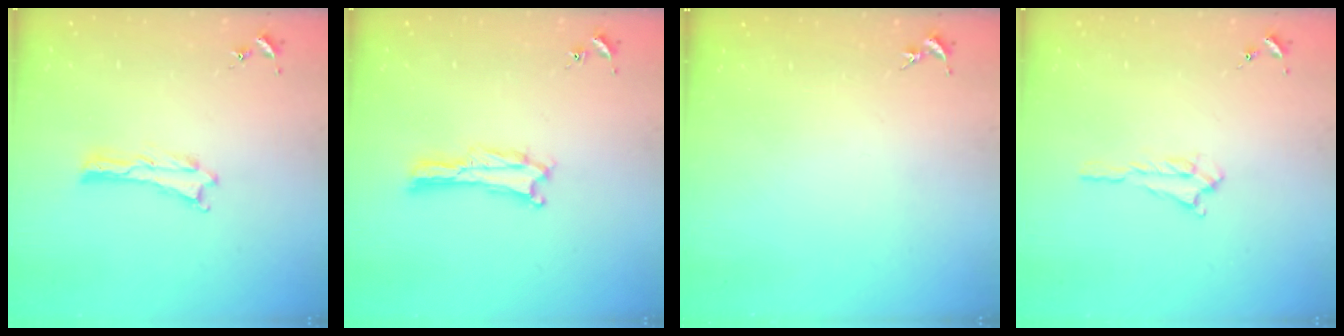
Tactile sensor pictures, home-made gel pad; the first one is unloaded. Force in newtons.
{"total": 0.0}
{"total": 0.0}
{"total": 0.7, "press": 0.7, "slide": 0.2}